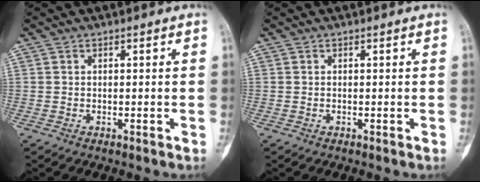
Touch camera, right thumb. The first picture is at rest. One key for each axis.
{"total": 0.0}